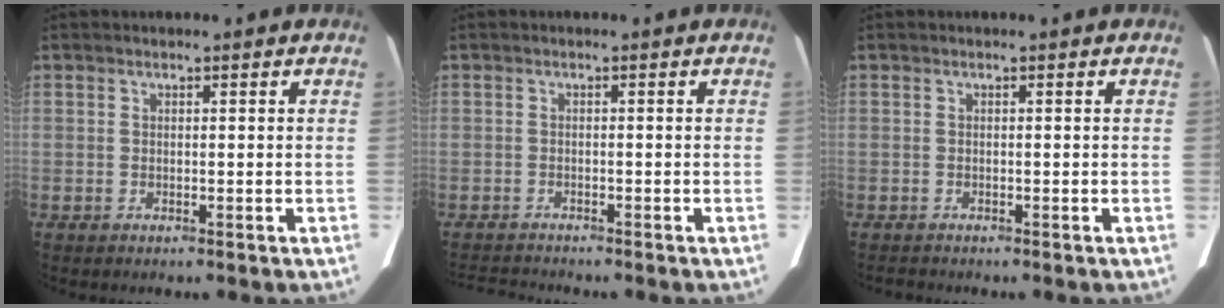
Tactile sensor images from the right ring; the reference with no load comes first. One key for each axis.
{"total": 3.0, "fx": -3.0, "fy": -0.1, "fz": 0.3, "tx": -0.009, "ty": -0.015, "tz": -0.048}
{"total": 0.6, "fx": -0.6, "fy": 0.0, "fz": 0.0, "tx": -0.007, "ty": -0.004, "tz": -0.009}